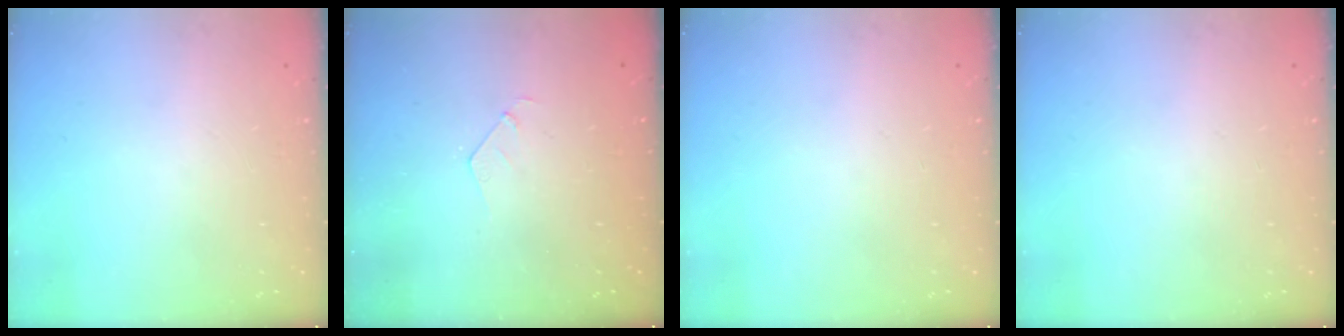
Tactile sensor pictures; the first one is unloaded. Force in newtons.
{"total": 2.8, "press": 2.8, "slide": 0.1}
{"total": 0.0}
{"total": 0.0}